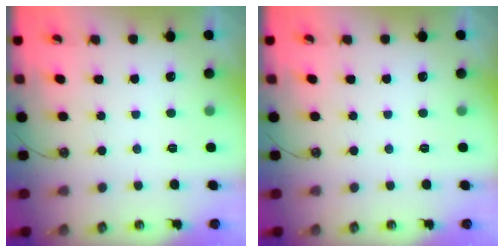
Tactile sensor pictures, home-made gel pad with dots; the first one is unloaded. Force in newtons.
{"total": 0.0}